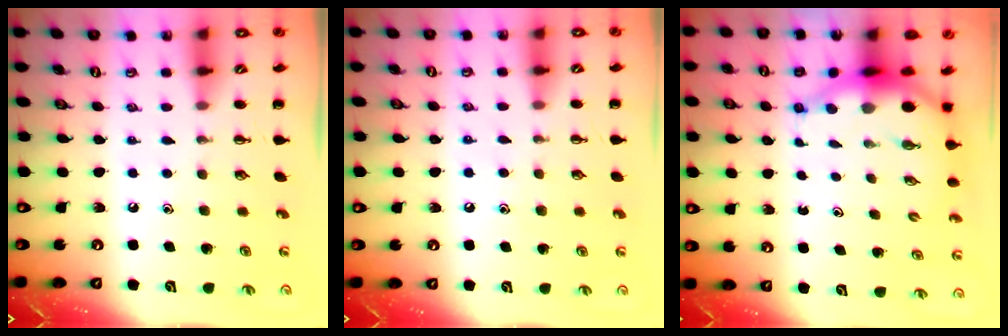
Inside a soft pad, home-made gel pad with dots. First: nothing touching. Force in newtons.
{"total": 7.3, "press": 7.1, "slide": 1.5}
{"total": 7.5, "press": 7.3, "slide": 1.9}